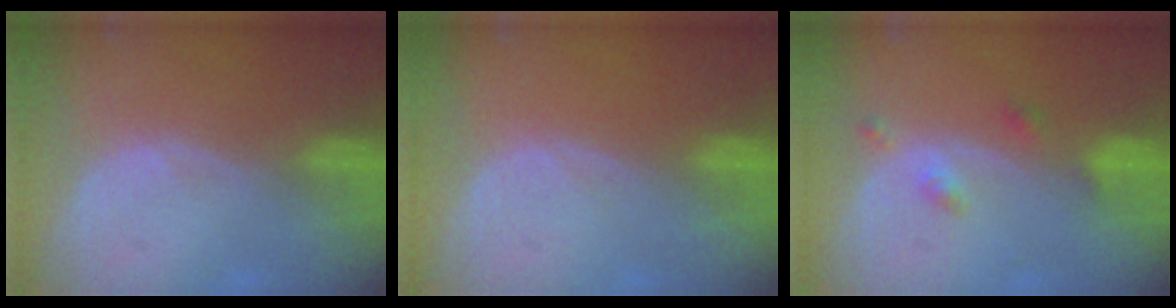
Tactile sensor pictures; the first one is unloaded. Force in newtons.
{"total": 0.0}
{"total": 2.9, "press": 2.9, "slide": 0.2}